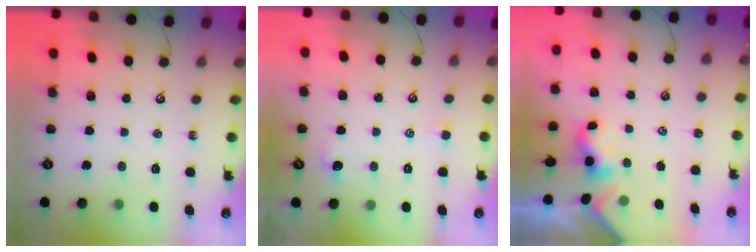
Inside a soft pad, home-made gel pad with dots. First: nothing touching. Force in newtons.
{"total": 1.4, "press": 1.3, "slide": 0.4}
{"total": 1.1, "press": 1.0, "slide": 0.3}